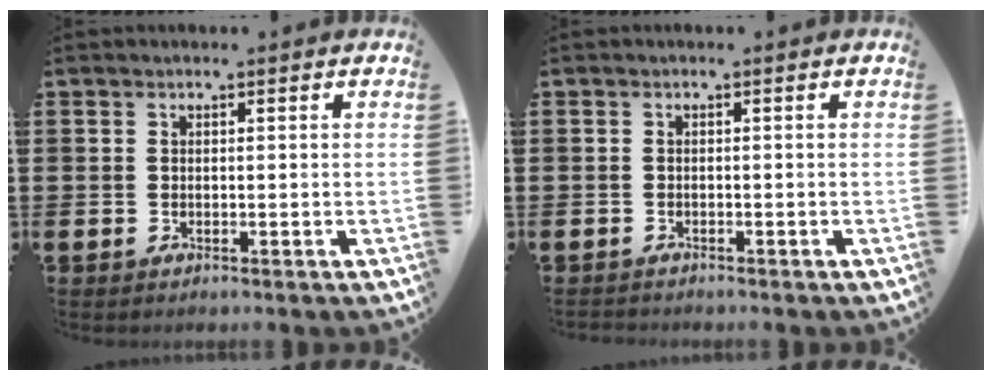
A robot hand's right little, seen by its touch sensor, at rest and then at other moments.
{"total": 0.5, "force": [-0.5, 0.1, 0.0], "torque": [-0.001, -0.002, -0.010]}